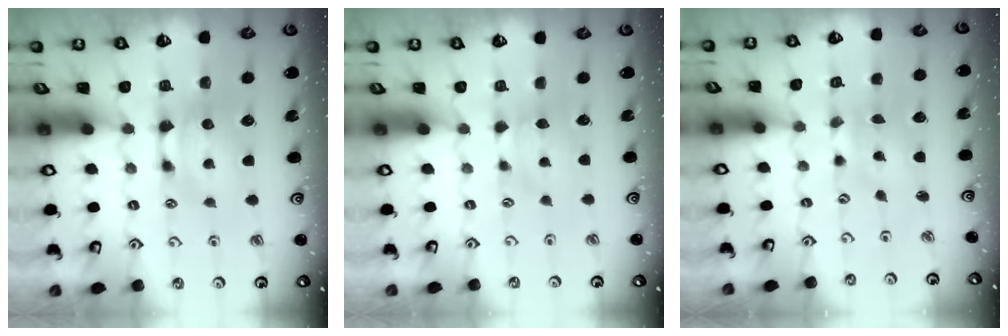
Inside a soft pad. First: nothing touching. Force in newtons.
{"total": 1.8, "press": 1.6, "slide": 0.7}
{"total": 4.0, "press": 4.0, "slide": 0.8}